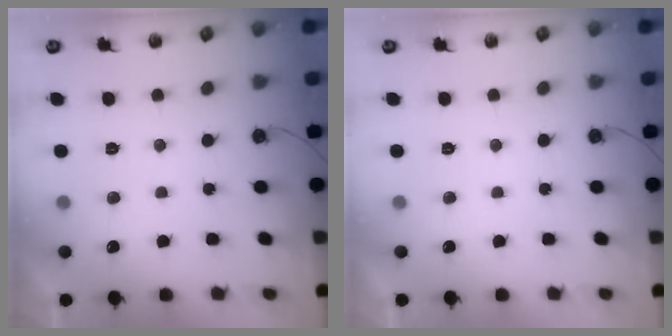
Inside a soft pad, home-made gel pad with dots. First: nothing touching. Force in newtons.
{"total": 0.0}